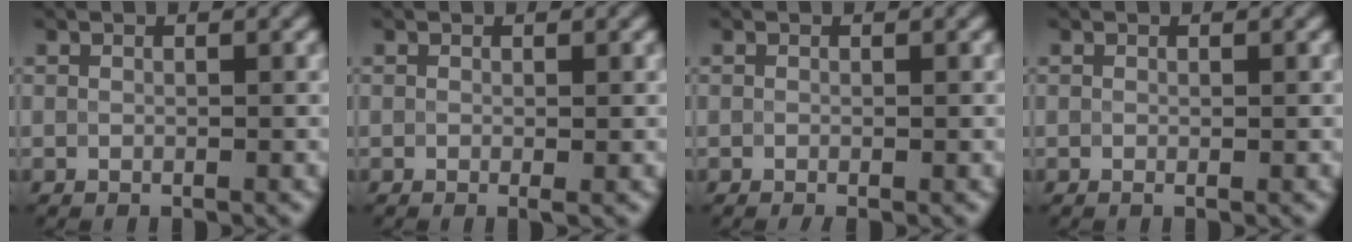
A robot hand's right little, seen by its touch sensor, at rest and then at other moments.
{"total": 0.5, "force": [-0.1, 0.0, 0.5], "torque": [-0.009, -0.004, -0.002]}
{"total": 0.5, "force": [-0.2, 0.1, 0.5], "torque": [-0.009, -0.006, -0.003]}
{"total": 0.0}